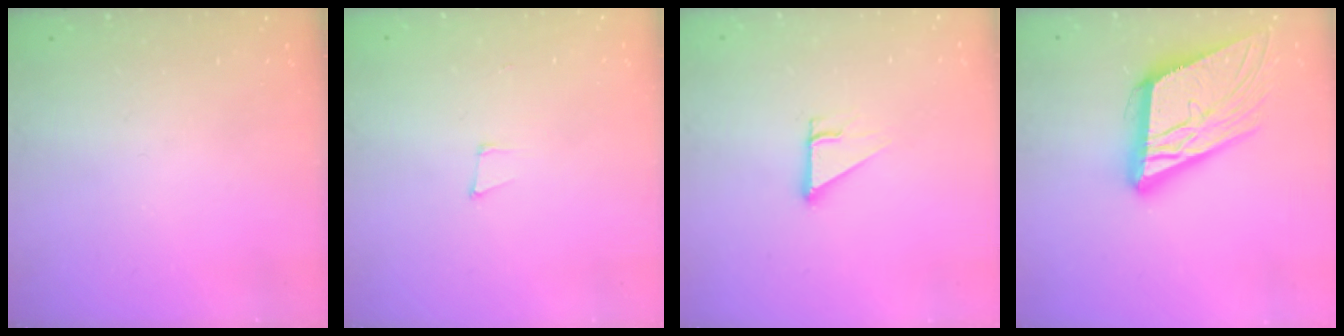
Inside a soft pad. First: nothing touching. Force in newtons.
{"total": 5.0, "press": 4.2, "slide": 2.7}
{"total": 2.7, "press": 2.7, "slide": 0.1}
{"total": 18.8, "press": 18.5, "slide": 3.5}